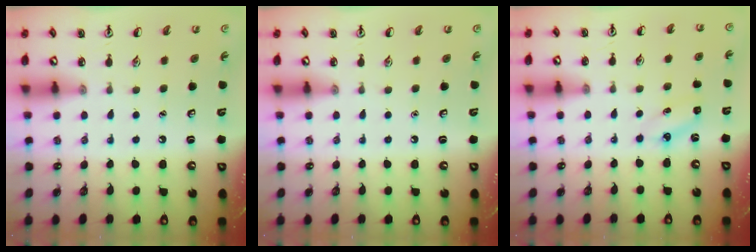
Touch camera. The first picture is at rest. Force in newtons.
{"total": 0.0}
{"total": 4.2, "press": 4.0, "slide": 1.2}